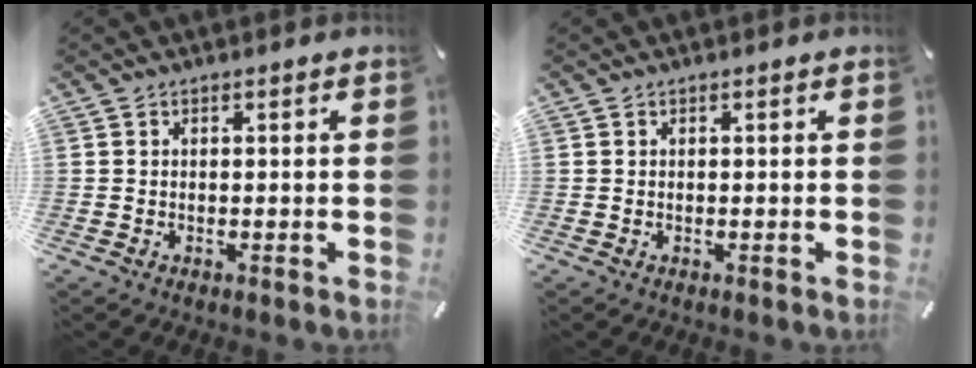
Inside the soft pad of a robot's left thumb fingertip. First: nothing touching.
{"total": 0.0}